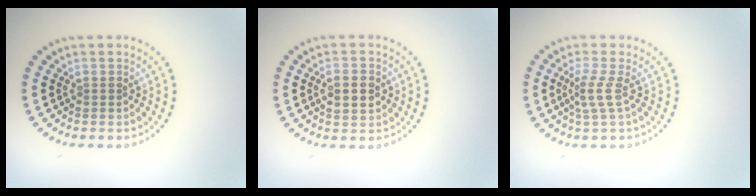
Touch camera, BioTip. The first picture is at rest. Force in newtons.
{"total": 2.4, "press": 2.4, "slide": 0.2}
{"total": 2.0, "press": 1.3, "slide": 1.6}